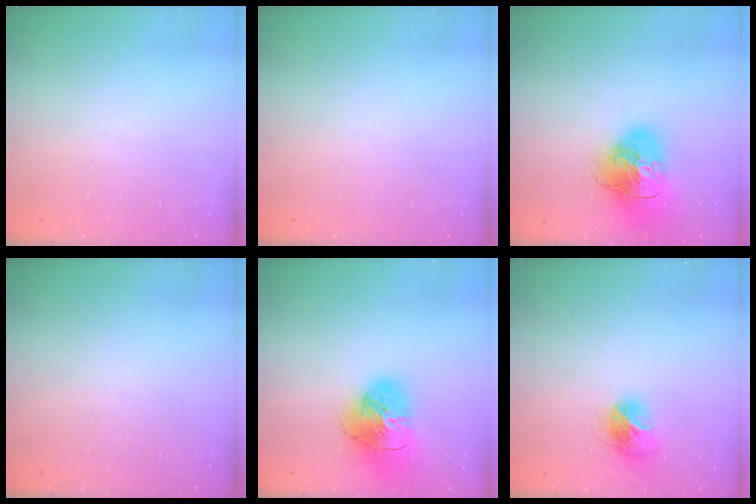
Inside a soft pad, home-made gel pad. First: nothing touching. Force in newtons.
{"total": 0.0}
{"total": 17.7, "press": 17.5, "slide": 2.5}
{"total": 0.0}
{"total": 16.9, "press": 16.8, "slide": 2.0}
{"total": 11.2, "press": 11.2, "slide": 1.1}